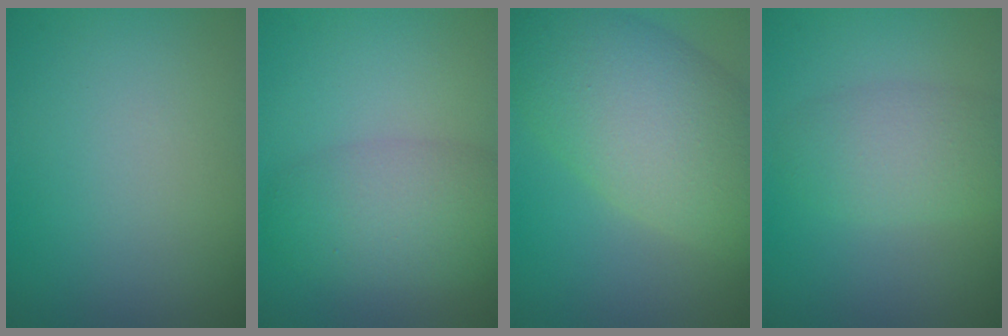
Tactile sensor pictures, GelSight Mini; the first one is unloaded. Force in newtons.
{"total": 4.9, "press": 4.9, "slide": 0.1}
{"total": 9.9, "press": 9.9, "slide": 0.7}
{"total": 3.5, "press": 3.5, "slide": 0.3}